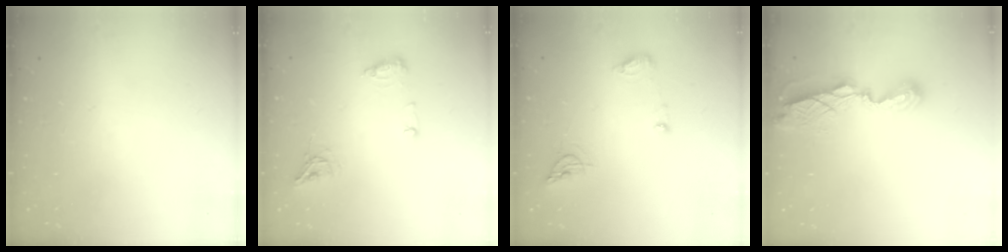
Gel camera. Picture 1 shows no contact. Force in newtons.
{"total": 8.8, "press": 8.8, "slide": 0.5}
{"total": 8.0, "press": 8.0, "slide": 0.9}
{"total": 7.7, "press": 7.7, "slide": 0.7}